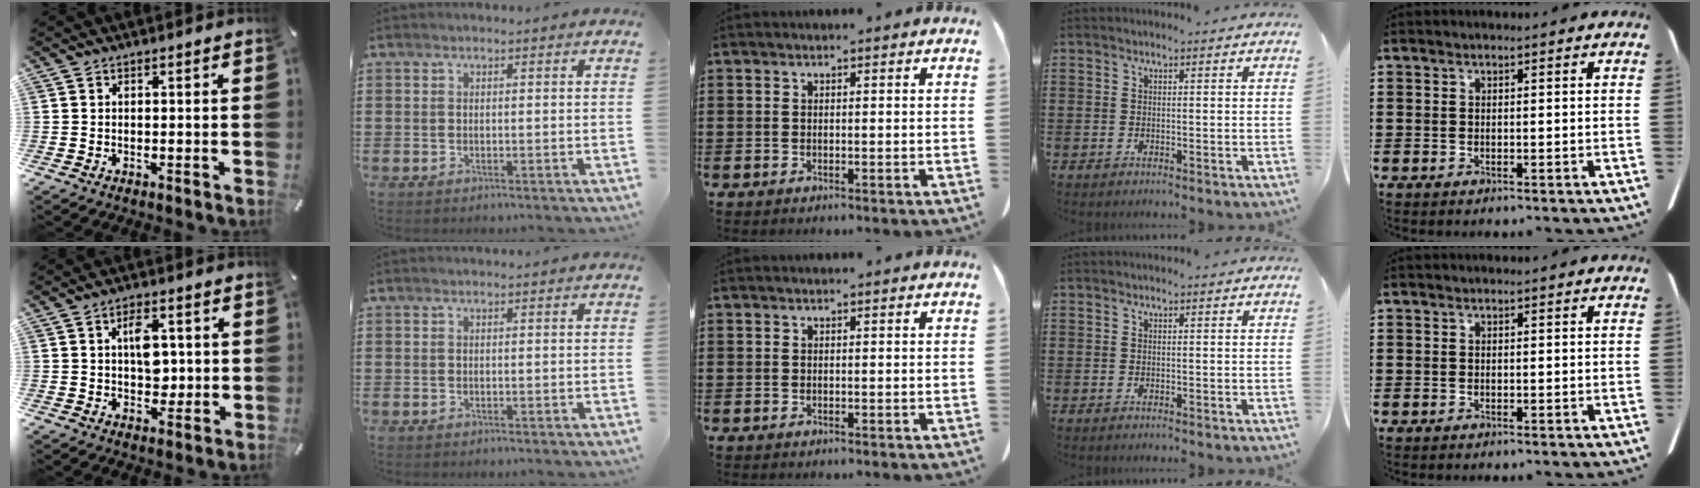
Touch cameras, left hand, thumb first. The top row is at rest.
{"thumb": {"total": 7.3, "force": [1.0, 4.8, 5.3], "torque": [-0.066, -0.002, 0.010]}}